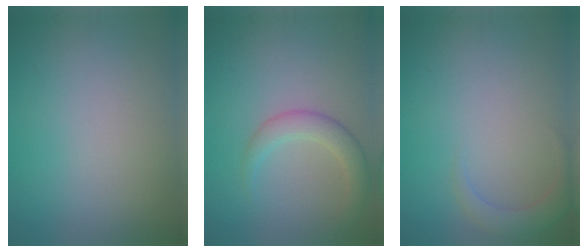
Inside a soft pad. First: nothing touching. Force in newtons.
{"total": 2.9, "press": 2.9, "slide": 0.2}
{"total": 2.1, "press": 2.1, "slide": 0.3}